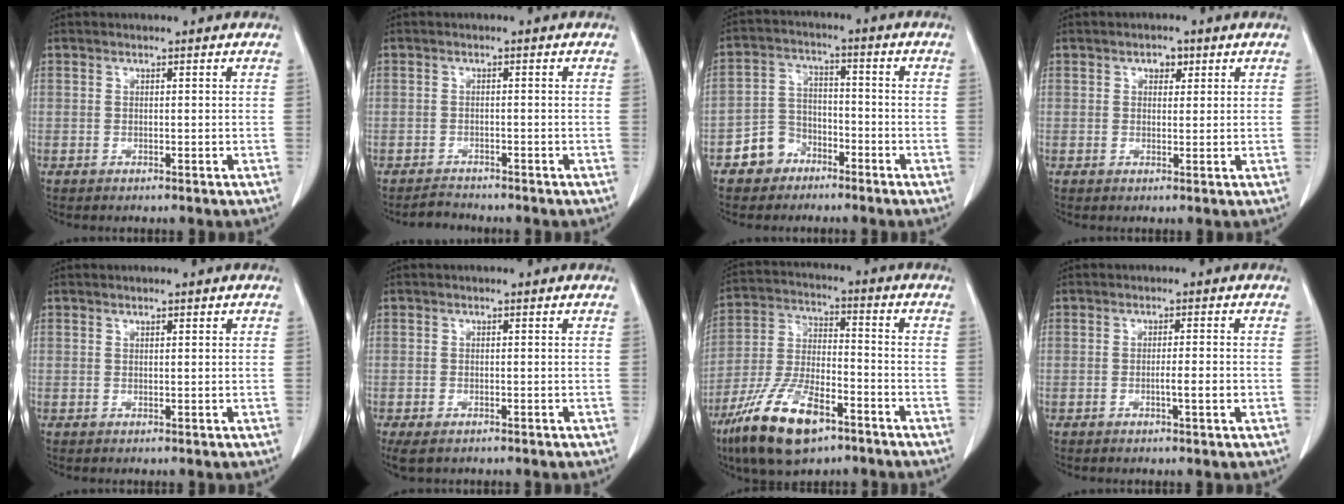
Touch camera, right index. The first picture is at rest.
{"total": 2.4, "force": [-2.3, 0.9, 0.1], "torque": [-0.007, -0.006, -0.036]}
{"total": 6.8, "force": [-4.2, 5.1, 1.4], "torque": [-0.029, 0.021, -0.071]}
{"total": 2.8, "force": [1.3, 1.8, 1.7], "torque": [-0.033, 0.008, 0.024]}
{"total": 1.3, "force": [0.6, 0.6, 1.0], "torque": [-0.022, 0.005, 0.012]}
{"total": 4.6, "force": [-2.6, 2.5, 2.9], "torque": [-0.065, -0.010, -0.041]}
{"total": 15.6, "force": [-9.4, 5.6, 11.2], "torque": [-0.234, -0.011, -0.169]}
{"total": 3.2, "force": [-0.8, 0.5, 3.1], "torque": [-0.054, 0.000, -0.010]}